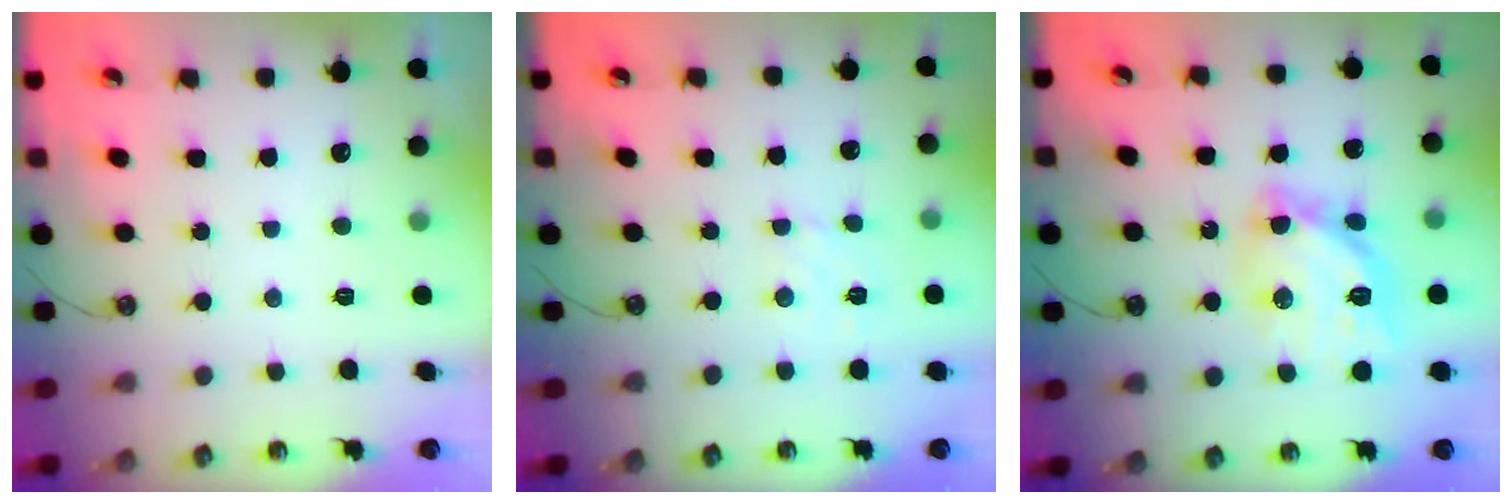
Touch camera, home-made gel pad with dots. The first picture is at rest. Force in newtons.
{"total": 2.9, "press": 2.8, "slide": 0.5}
{"total": 14.0, "press": 13.9, "slide": 1.3}